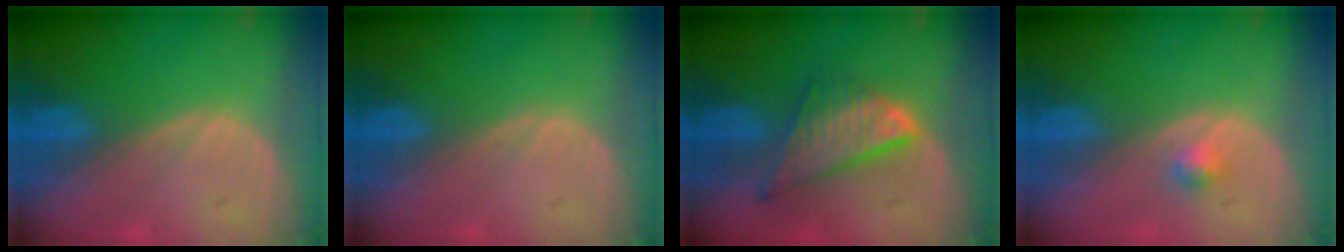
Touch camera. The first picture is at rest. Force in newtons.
{"total": 0.0}
{"total": 8.3, "press": 7.1, "slide": 4.4}
{"total": 1.7, "press": 1.4, "slide": 0.8}